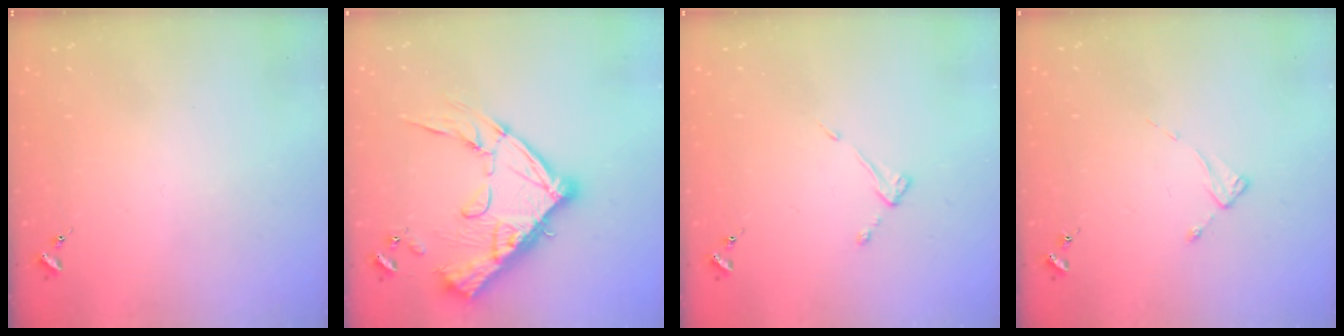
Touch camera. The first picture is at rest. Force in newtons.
{"total": 20.7, "press": 20.6, "slide": 2.2}
{"total": 3.9, "press": 3.9, "slide": 0.3}
{"total": 2.4, "press": 2.4, "slide": 0.3}